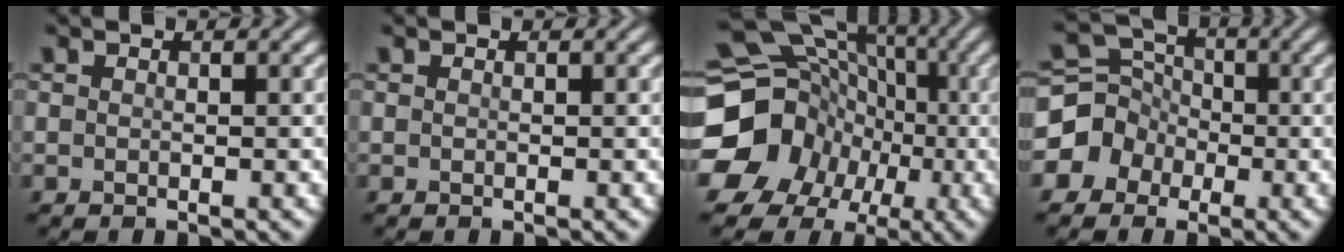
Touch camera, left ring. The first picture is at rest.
{"total": 0.0}
{"total": 19.4, "force": [-3.6, 17.6, 7.4], "torque": [-0.167, -0.008, -0.097]}
{"total": 4.8, "force": [-1.7, 4.3, 1.2], "torque": [0.000, 0.009, -0.053]}